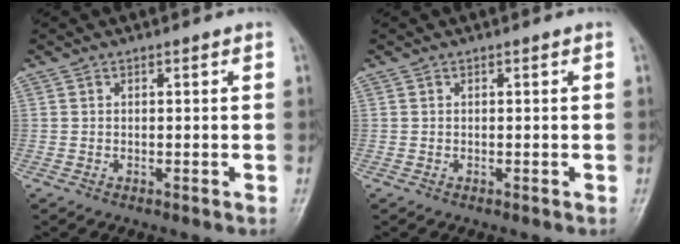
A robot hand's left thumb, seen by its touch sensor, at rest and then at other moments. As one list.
[{"total": 0.0}]